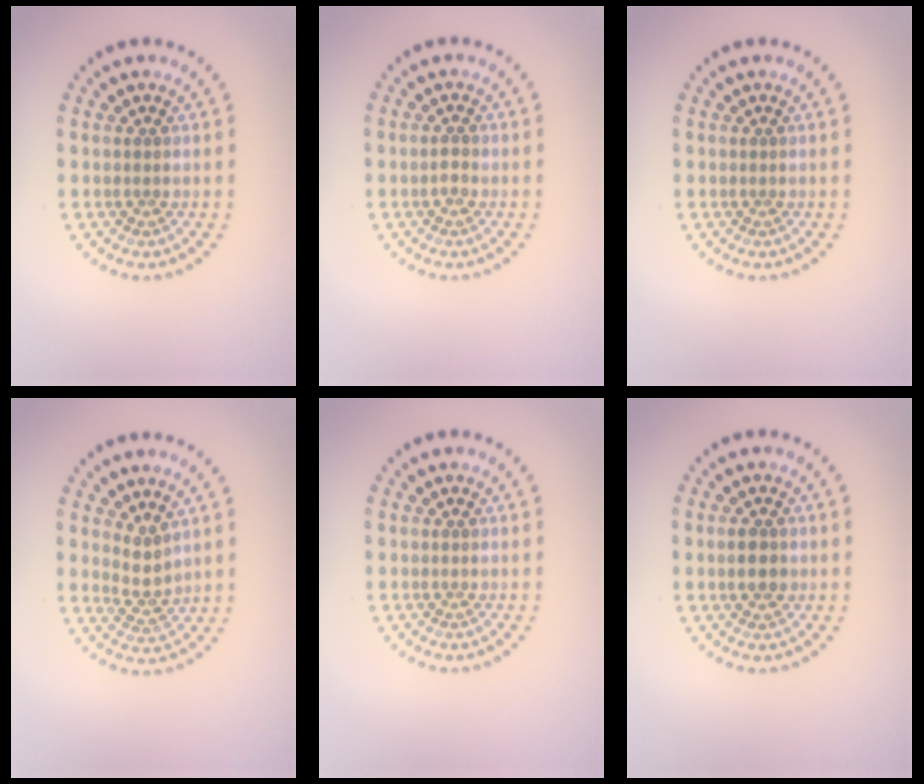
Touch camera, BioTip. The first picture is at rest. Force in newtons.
{"total": 1.0, "press": 1.0, "slide": 0.2}
{"total": 0.0}
{"total": 2.1, "press": 1.6, "slide": 1.3}
{"total": 0.0}
{"total": 2.3, "press": 2.3, "slide": 0.1}